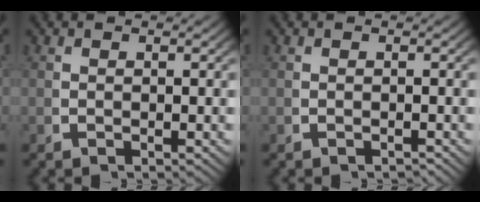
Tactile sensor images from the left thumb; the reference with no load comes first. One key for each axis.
{"total": 0.9, "fx": -0.9, "fy": 0.1, "fz": 0.1, "tx": -0.001, "ty": -0.001, "tz": -0.013}